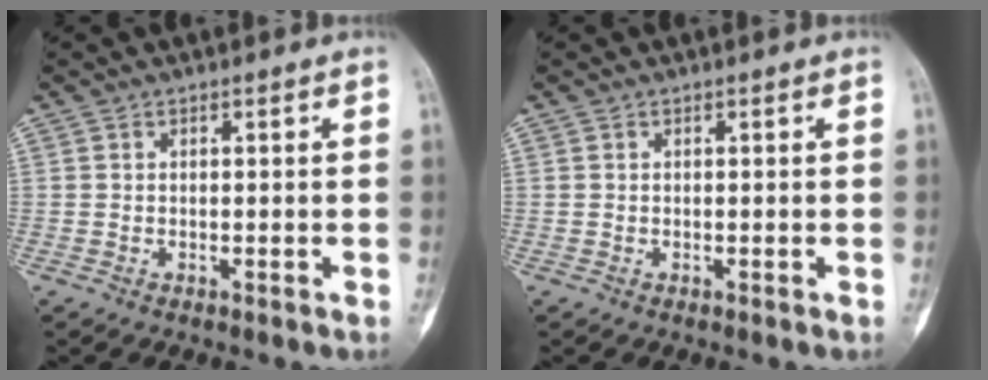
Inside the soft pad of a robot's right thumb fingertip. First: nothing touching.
{"total": 0.0}